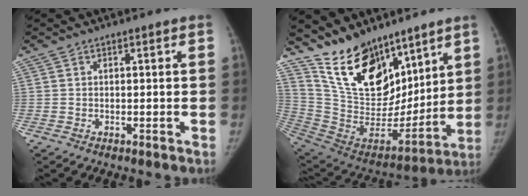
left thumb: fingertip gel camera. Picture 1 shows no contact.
{"total": 21.7, "force": [15.5, 10.9, 10.5], "torque": [-0.139, -0.081, 0.287]}